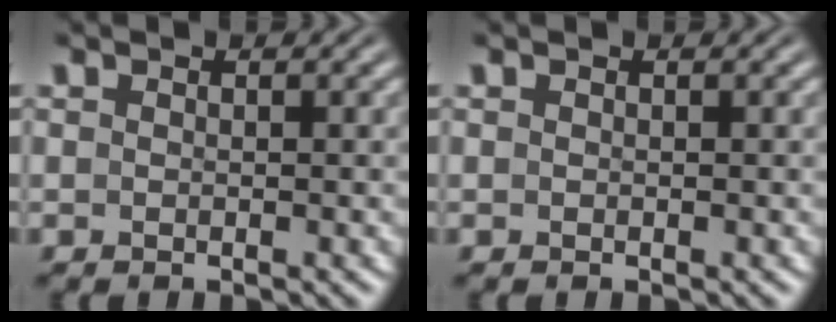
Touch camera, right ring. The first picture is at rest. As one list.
[{"total": 0.0}]